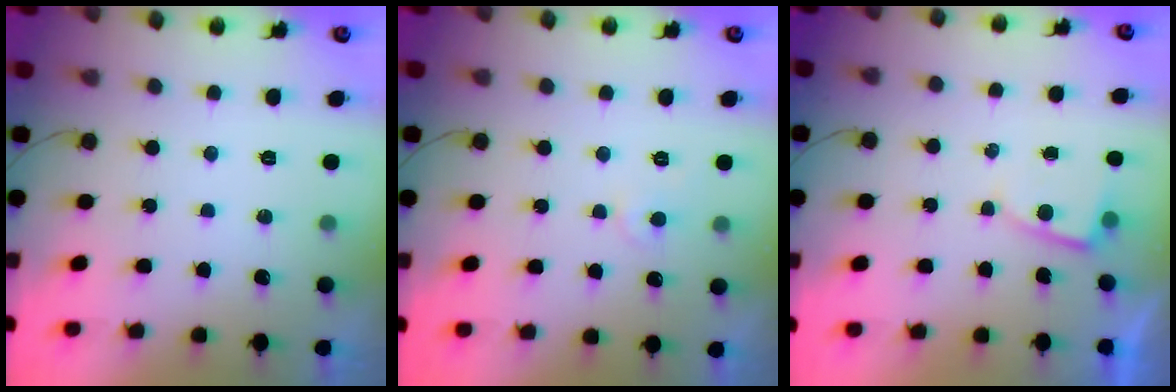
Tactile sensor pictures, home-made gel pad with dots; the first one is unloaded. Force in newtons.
{"total": 4.5, "press": 4.5, "slide": 0.4}
{"total": 2.0, "press": 2.0, "slide": 0.2}